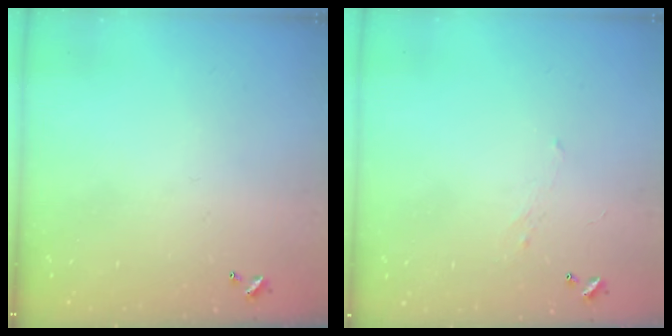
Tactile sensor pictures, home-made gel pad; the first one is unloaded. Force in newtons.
{"total": 1.0, "press": 0.8, "slide": 0.5}